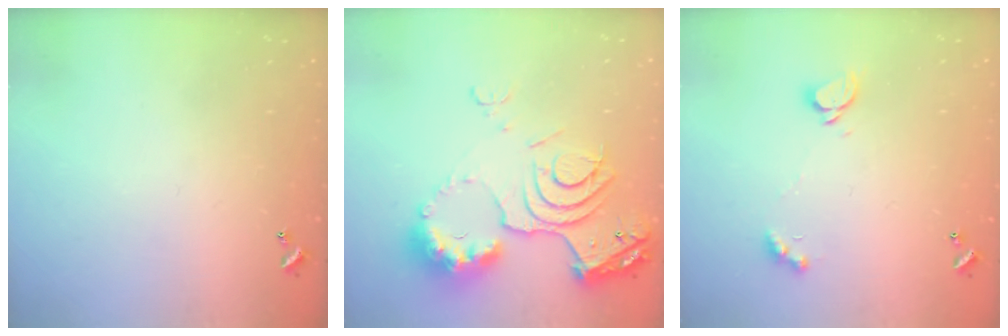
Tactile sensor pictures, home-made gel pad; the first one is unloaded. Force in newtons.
{"total": 15.1, "press": 15.0, "slide": 1.3}
{"total": 2.1, "press": 2.1, "slide": 0.3}